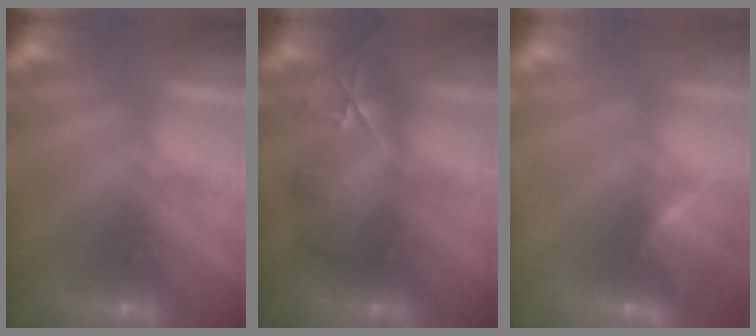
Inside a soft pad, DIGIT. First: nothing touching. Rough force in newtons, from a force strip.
{"total": 8.5}
{"total": 7.7}